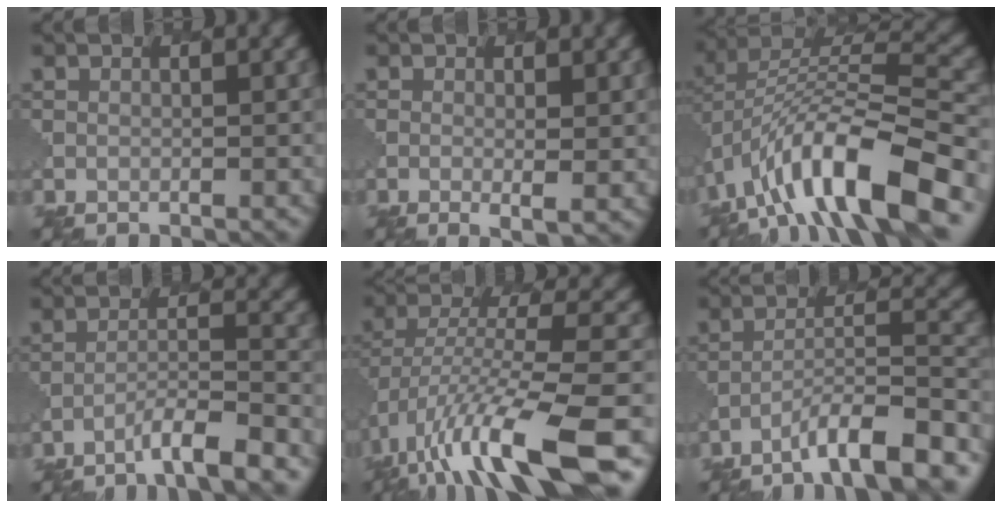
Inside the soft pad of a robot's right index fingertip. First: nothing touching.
{"total": 2.3, "force": [-0.2, 0.6, 2.2], "torque": [-0.039, -0.010, 0.004]}
{"total": 12.4, "force": [-5.8, 4.7, 9.8], "torque": [-0.170, 0.019, -0.101]}
{"total": 4.1, "force": [-3.2, 0.2, 2.6], "torque": [-0.039, 0.011, -0.060]}
{"total": 11.1, "force": [-5.6, 2.9, 9.1], "torque": [-0.169, 0.002, -0.093]}
{"total": 8.4, "force": [-6.3, 1.4, 5.4], "torque": [-0.079, 0.013, -0.102]}